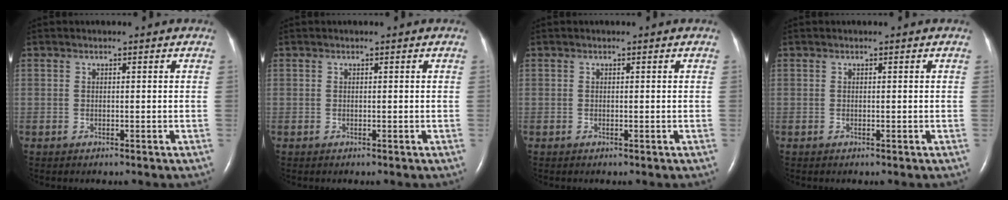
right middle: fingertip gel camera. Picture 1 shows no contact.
{"total": 0.0}
{"total": 0.0}
{"total": 0.0}